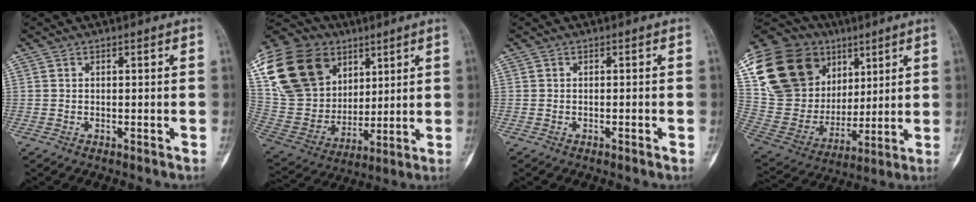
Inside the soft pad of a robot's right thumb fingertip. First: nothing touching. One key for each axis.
{"total": 25.8, "fx": 11.0, "fy": 19.1, "fz": 13.4, "tx": -0.248, "ty": 0.005, "tz": 0.219}
{"total": 0.7, "fx": -0.4, "fy": 0.0, "fz": 0.6, "tx": -0.009, "ty": 0.002, "tz": -0.004}
{"total": 28.0, "fx": 11.6, "fy": 20.3, "fz": 15.4, "tx": -0.278, "ty": 0.018, "tz": 0.229}